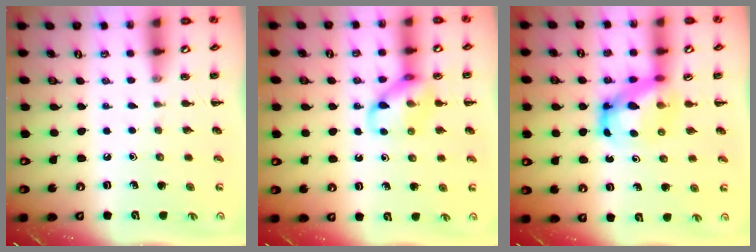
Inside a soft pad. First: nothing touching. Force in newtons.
{"total": 11.1, "press": 11.1, "slide": 1.0}
{"total": 6.4, "press": 6.3, "slide": 1.4}